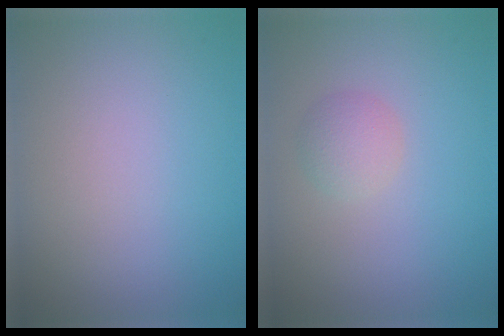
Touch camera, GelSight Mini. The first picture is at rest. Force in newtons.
{"total": 1.9, "press": 1.9, "slide": 0.1}